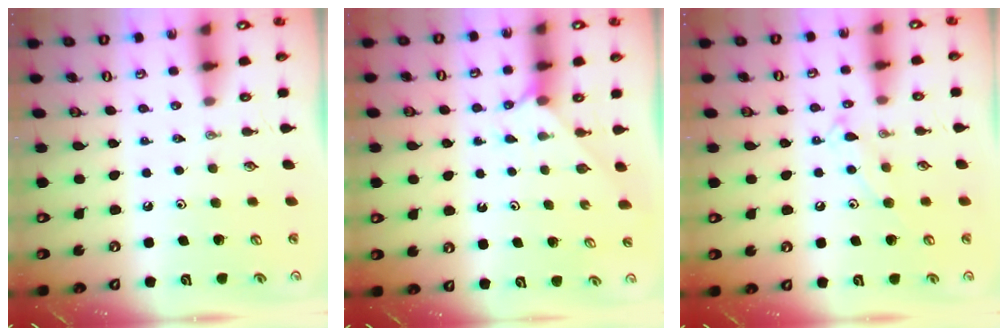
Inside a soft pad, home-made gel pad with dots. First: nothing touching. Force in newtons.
{"total": 2.1, "press": 2.1, "slide": 0.3}
{"total": 9.2, "press": 9.2, "slide": 0.7}